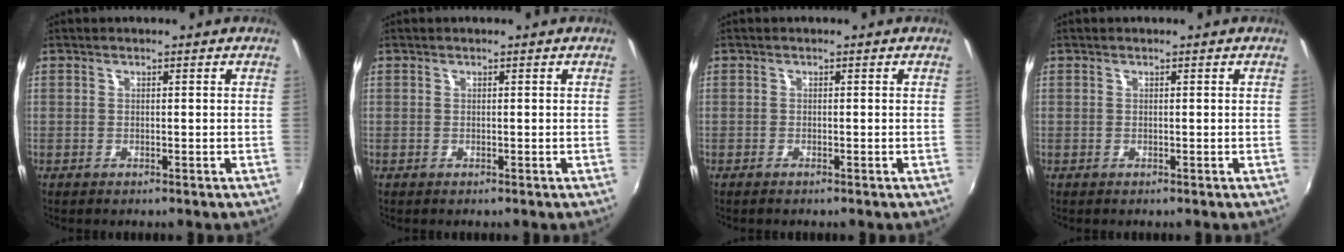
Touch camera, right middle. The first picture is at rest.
{"total": 0.0}
{"total": 0.6, "force": [-0.6, 0.0, 0.3], "torque": [-0.004, -0.003, -0.013]}
{"total": 0.0}